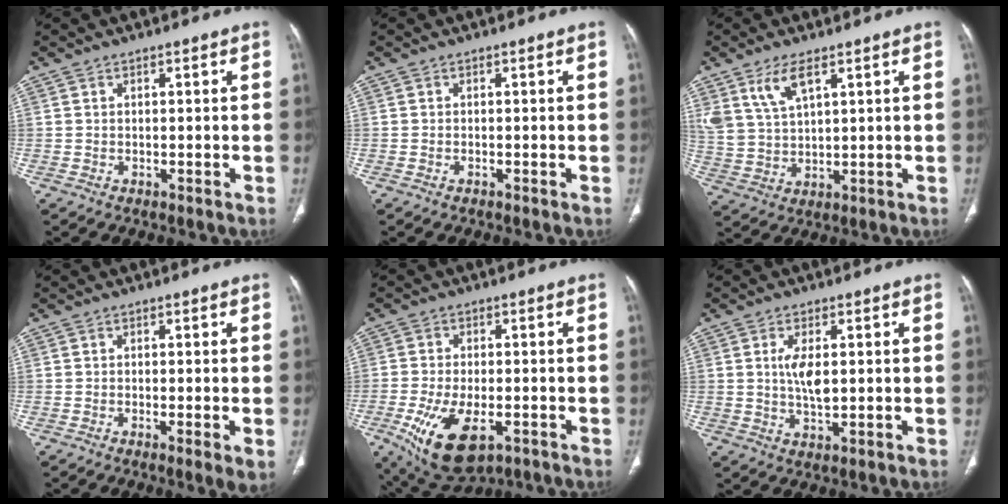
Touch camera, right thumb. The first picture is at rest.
{"total": 0.0}
{"total": 7.3, "force": [4.3, 3.0, 5.0], "torque": [-0.101, -0.018, 0.095]}
{"total": 3.6, "force": [-0.8, 0.6, 3.4], "torque": [-0.062, -0.012, -0.016]}
{"total": 13.2, "force": [-5.4, 6.4, 10.2], "torque": [-0.192, -0.001, -0.078]}
{"total": 5.6, "force": [0.7, 2.4, 5.0], "torque": [-0.094, -0.009, 0.014]}